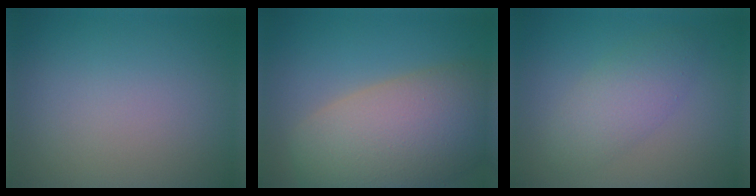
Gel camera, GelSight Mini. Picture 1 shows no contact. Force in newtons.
{"total": 11.6, "press": 11.6, "slide": 0.7}
{"total": 3.4, "press": 3.4, "slide": 0.1}